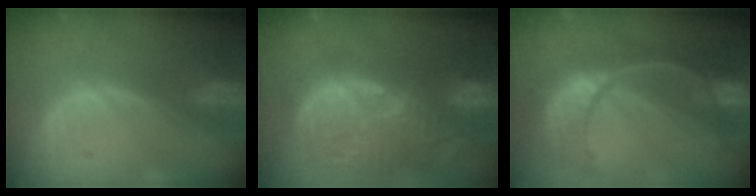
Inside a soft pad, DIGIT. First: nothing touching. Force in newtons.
{"total": 14.8, "press": 13.1, "slide": 6.9}
{"total": 11.2, "press": 9.4, "slide": 6.1}